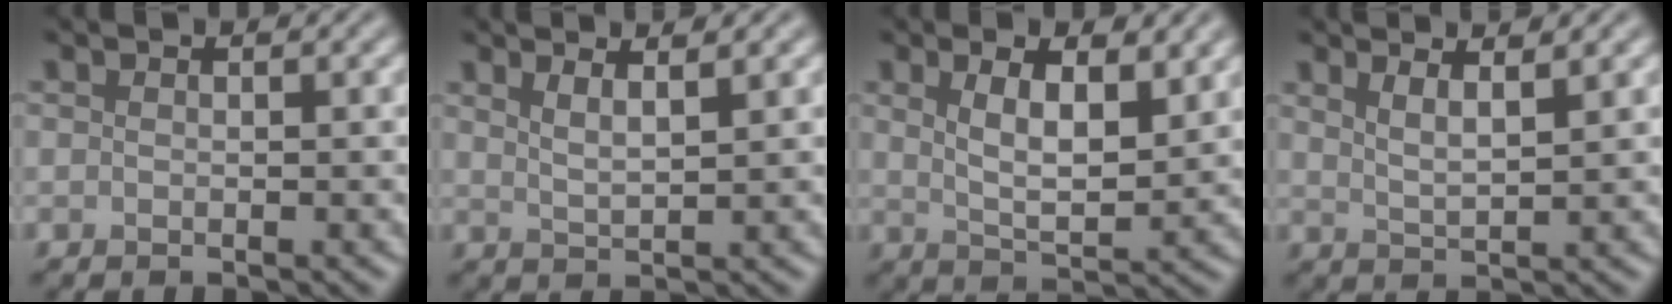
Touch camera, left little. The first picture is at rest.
{"total": 2.9, "force": [2.1, 0.7, 1.8], "torque": [-0.016, 0.011, 0.021]}
{"total": 5.2, "force": [2.3, 1.9, 4.2], "torque": [-0.077, -0.008, 0.042]}
{"total": 3.2, "force": [2.4, 0.8, 2.0], "torque": [-0.020, 0.011, 0.028]}